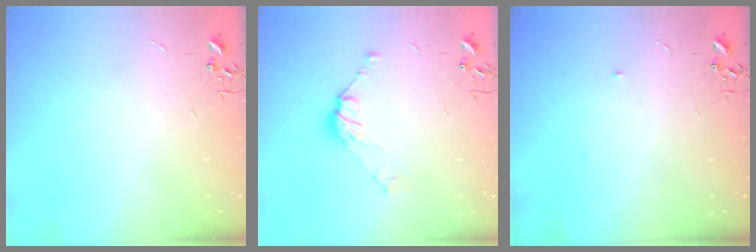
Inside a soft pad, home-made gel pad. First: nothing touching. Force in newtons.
{"total": 9.0, "press": 9.0, "slide": 0.7}
{"total": 2.8, "press": 2.8, "slide": 0.4}